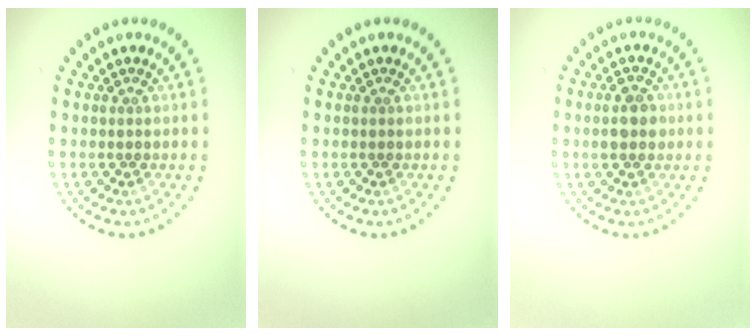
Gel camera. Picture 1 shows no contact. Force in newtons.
{"total": 0.0}
{"total": 2.7, "press": 2.7, "slide": 0.1}